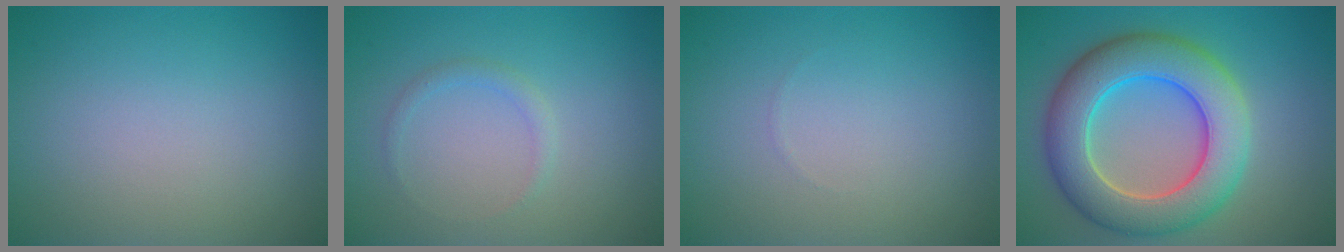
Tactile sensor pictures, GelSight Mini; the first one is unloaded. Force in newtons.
{"total": 1.0, "press": 1.0, "slide": 0.1}
{"total": 0.0}
{"total": 9.1, "press": 9.1, "slide": 0.5}